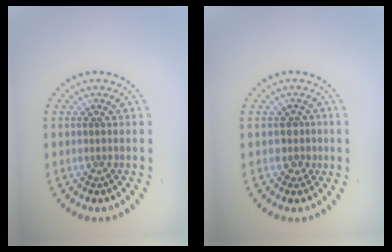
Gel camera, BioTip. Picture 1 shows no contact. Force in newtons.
{"total": 1.5, "press": 1.3, "slide": 0.8}